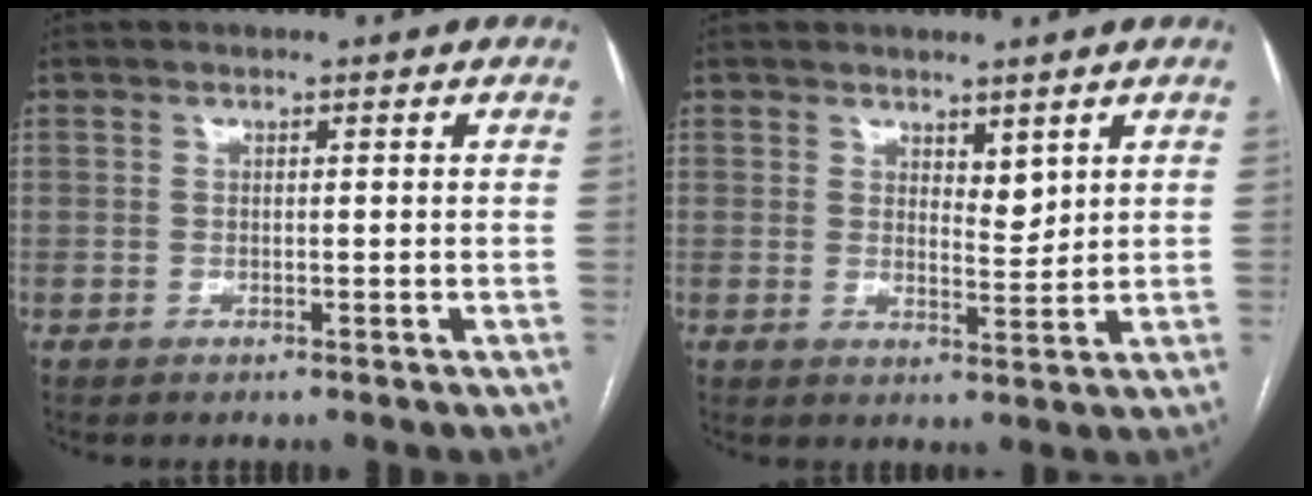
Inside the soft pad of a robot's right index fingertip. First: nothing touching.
{"total": 2.9, "force": [1.9, 1.2, 1.8], "torque": [-0.029, -0.010, 0.039]}